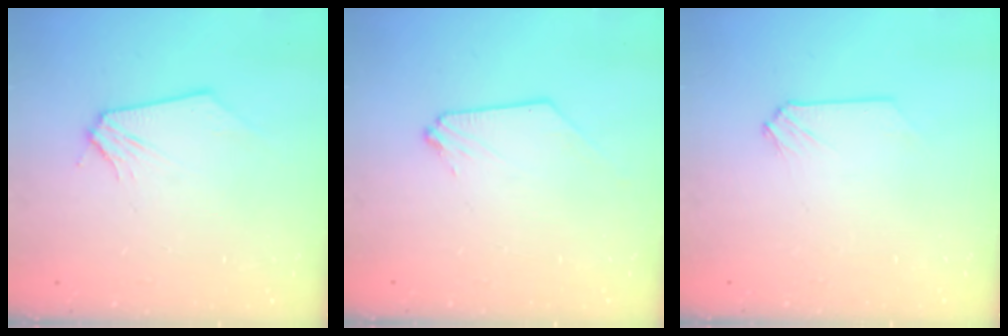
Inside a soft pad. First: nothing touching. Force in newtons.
{"total": 0.0}
{"total": 0.0}